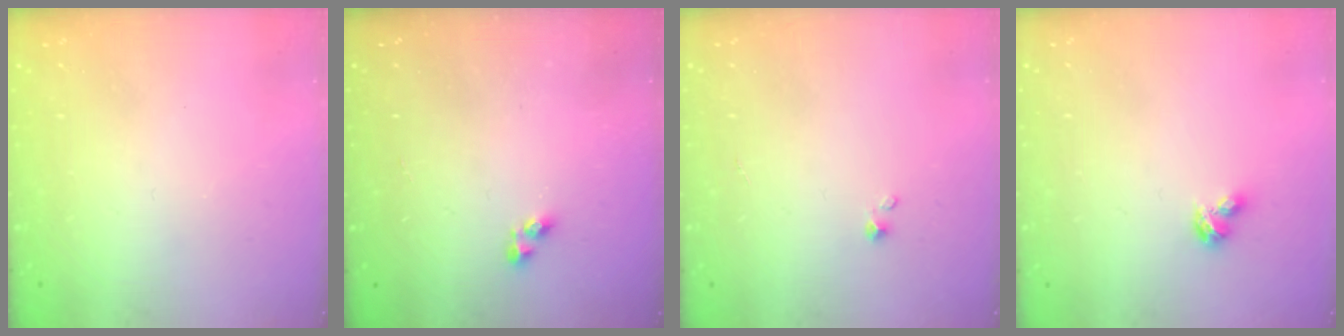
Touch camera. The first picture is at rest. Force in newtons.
{"total": 4.1, "press": 4.1, "slide": 0.5}
{"total": 0.7, "press": 0.7, "slide": 0.1}
{"total": 2.9, "press": 2.8, "slide": 0.5}